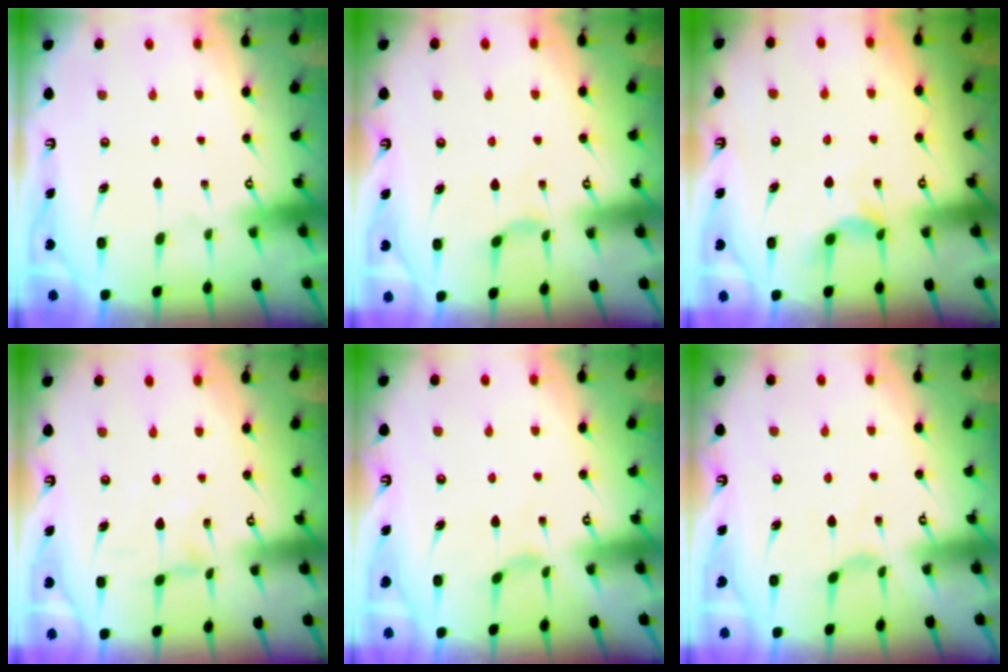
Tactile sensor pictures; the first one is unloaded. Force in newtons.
{"total": 2.9, "press": 2.9, "slide": 0.5}
{"total": 3.7, "press": 3.7, "slide": 0.5}
{"total": 0.0}
{"total": 2.0, "press": 2.0, "slide": 0.5}
{"total": 2.7, "press": 2.6, "slide": 0.6}